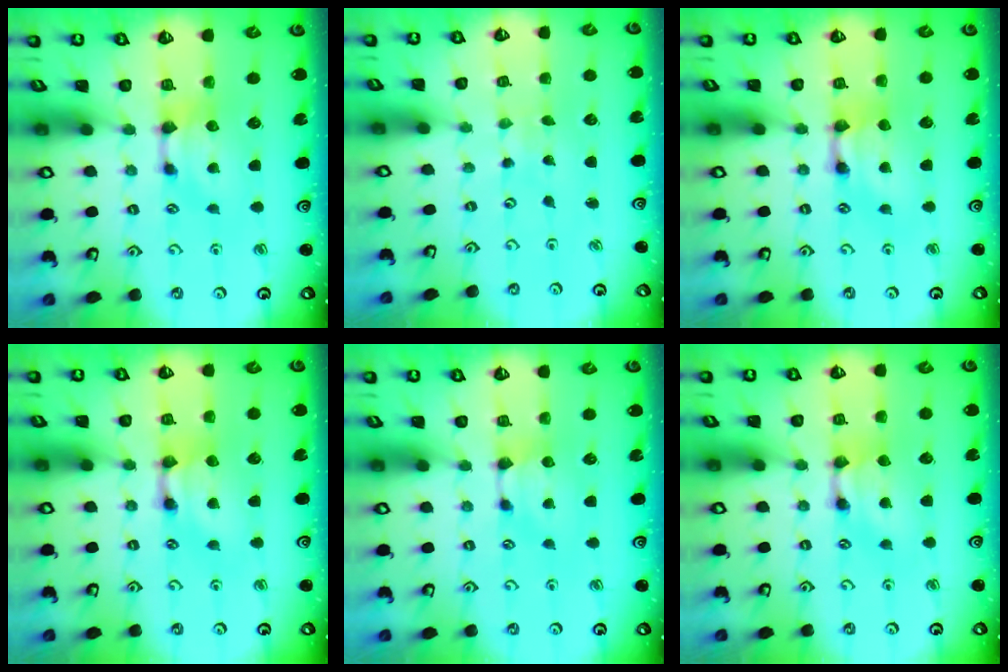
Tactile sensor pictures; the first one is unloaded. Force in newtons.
{"total": 6.4, "press": 6.4, "slide": 0.4}
{"total": 2.1, "press": 2.1, "slide": 0.0}
{"total": 2.0, "press": 2.0, "slide": 0.1}
{"total": 0.9, "press": 0.8, "slide": 0.3}
{"total": 1.5, "press": 1.5, "slide": 0.1}